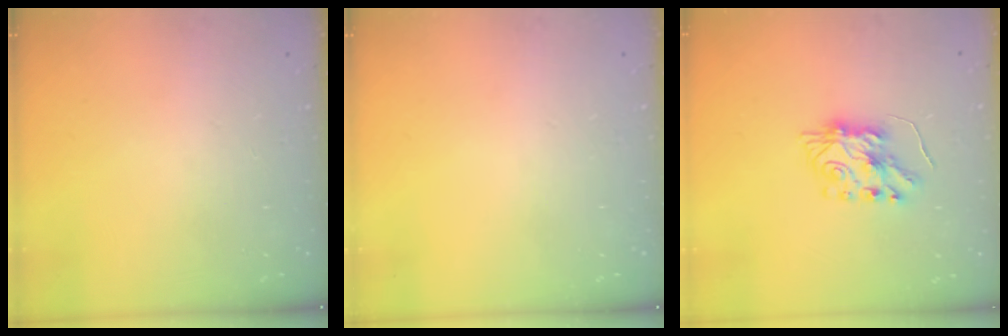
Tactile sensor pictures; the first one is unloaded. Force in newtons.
{"total": 0.0}
{"total": 7.3, "press": 7.3, "slide": 0.5}